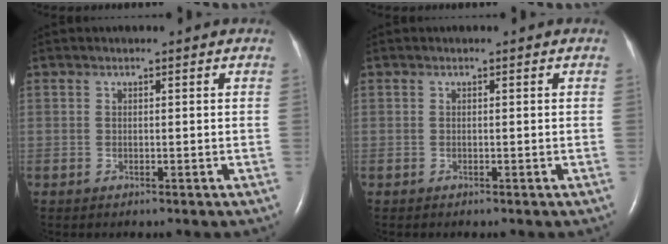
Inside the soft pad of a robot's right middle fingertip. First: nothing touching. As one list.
[{"total": 0.0}]